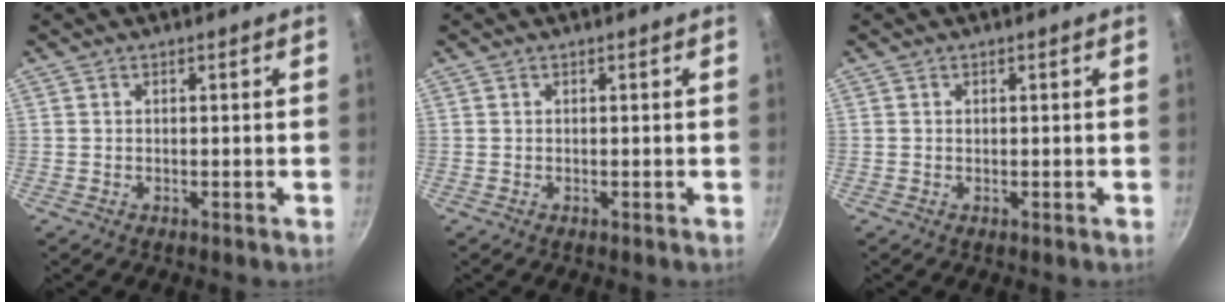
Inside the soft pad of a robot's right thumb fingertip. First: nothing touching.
{"total": 0.0}
{"total": 0.0}